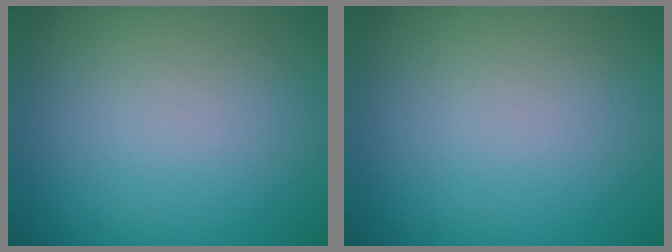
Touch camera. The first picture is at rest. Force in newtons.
{"total": 0.0}